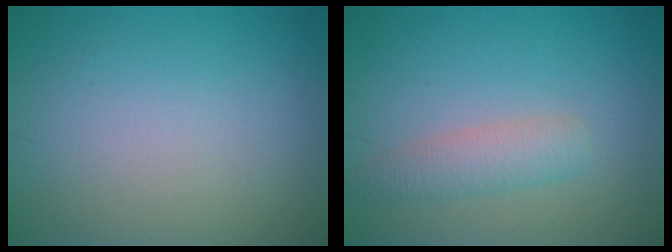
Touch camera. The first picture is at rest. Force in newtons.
{"total": 2.6, "press": 2.6, "slide": 0.2}